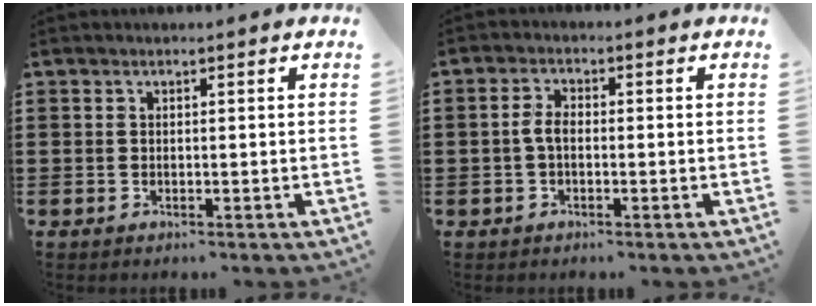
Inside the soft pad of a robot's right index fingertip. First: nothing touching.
{"total": 2.8, "force": [-0.6, 1.4, 2.3], "torque": [-0.060, -0.002, -0.016]}